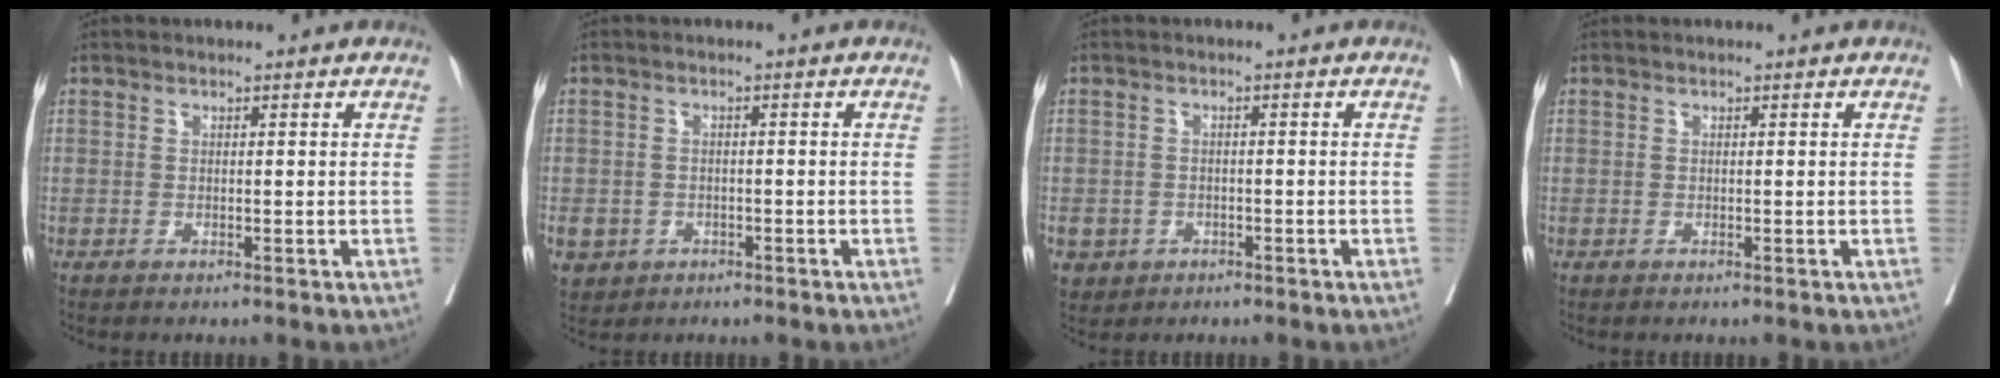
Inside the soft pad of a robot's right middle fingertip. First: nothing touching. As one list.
[{"total": 8.3, "force": [-3.7, 6.9, 2.7], "torque": [-0.079, 0.002, -0.051]}, {"total": 5.9, "force": [-3.0, 4.8, 1.5], "torque": [-0.039, 0.002, -0.043]}, {"total": 0.0}]